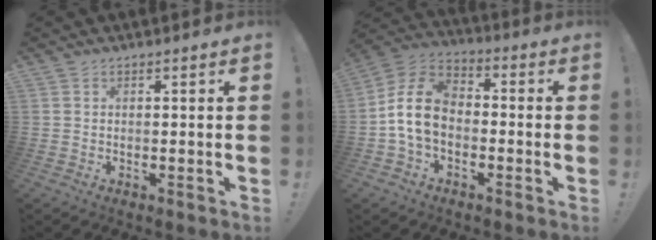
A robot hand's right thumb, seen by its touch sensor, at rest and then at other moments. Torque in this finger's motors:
{"motor_torque": [0.10, 0.44, 0.18, -0.04, 0.09]}